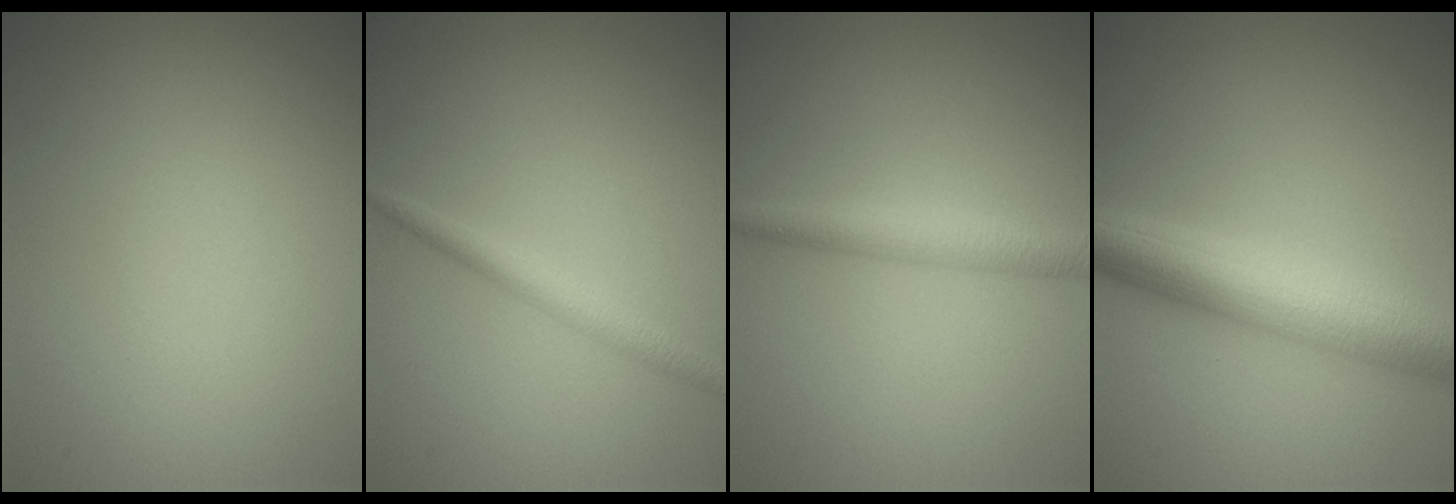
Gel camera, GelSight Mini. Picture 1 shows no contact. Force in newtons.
{"total": 2.0, "press": 2.0, "slide": 0.1}
{"total": 2.5, "press": 2.5, "slide": 0.1}
{"total": 6.7, "press": 6.7, "slide": 0.3}